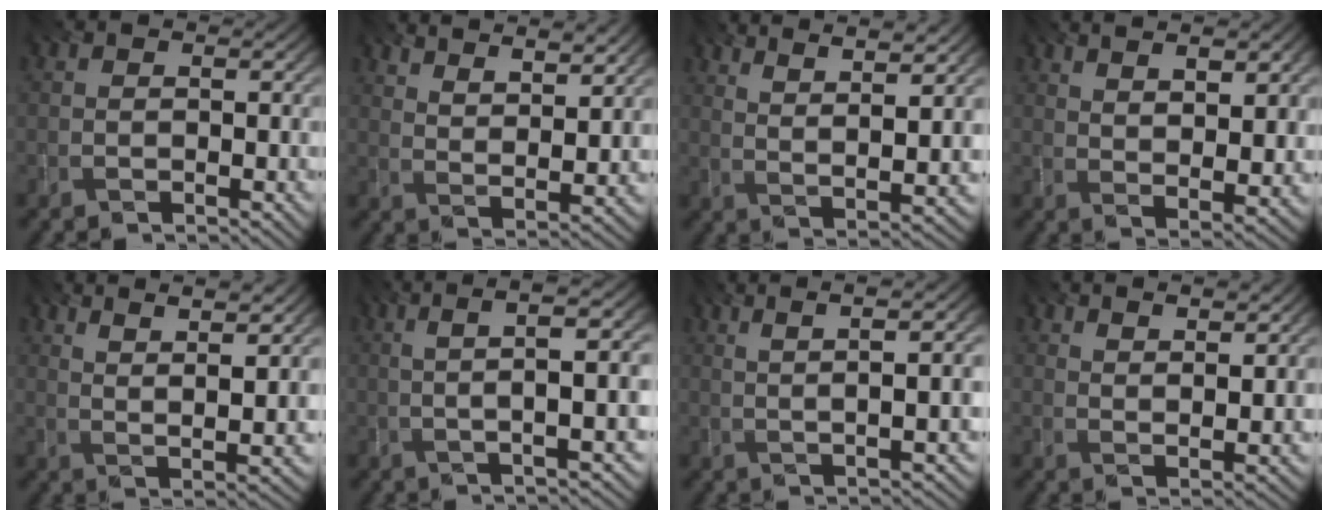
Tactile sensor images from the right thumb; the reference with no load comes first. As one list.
[{"total": 9.1, "force": [7.3, 2.0, 5.2], "torque": [-0.082, -0.016, 0.108]}, {"total": 10.6, "force": [7.3, 1.8, 7.4], "torque": [-0.117, 0.008, 0.103]}, {"total": 7.8, "force": [4.5, 2.3, 5.9], "torque": [-0.097, -0.002, 0.076]}, {"total": 10.6, "force": [7.1, 2.0, 7.6], "torque": [-0.119, 0.009, 0.099]}, {"total": 8.9, "force": [1.7, 1.1, 8.6], "torque": [-0.124, 0.028, 0.021]}, {"total": 7.7, "force": [3.6, 0.5, 6.8], "torque": [-0.104, 0.026, 0.052]}, {"total": 6.9, "force": [5.4, 1.2, 4.1], "torque": [-0.060, -0.013, 0.086]}]